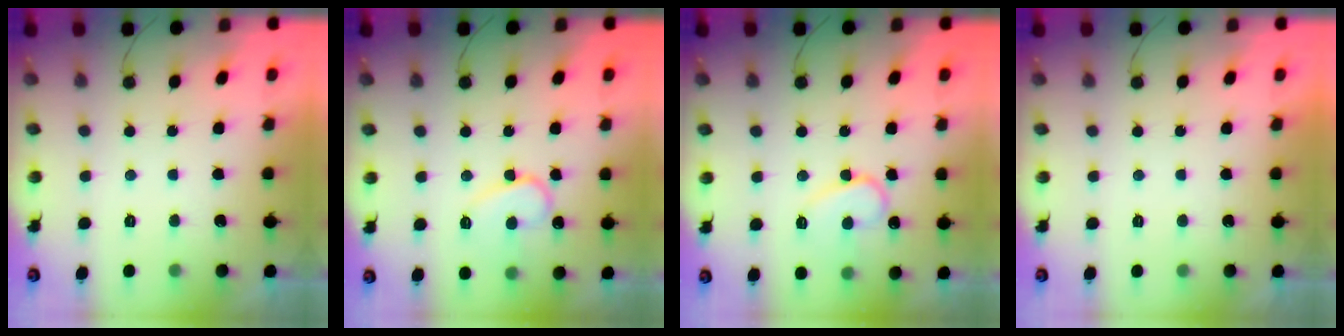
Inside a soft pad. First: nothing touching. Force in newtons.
{"total": 10.2, "press": 10.2, "slide": 1.1}
{"total": 10.2, "press": 10.2, "slide": 1.1}
{"total": 1.7, "press": 1.7, "slide": 0.1}